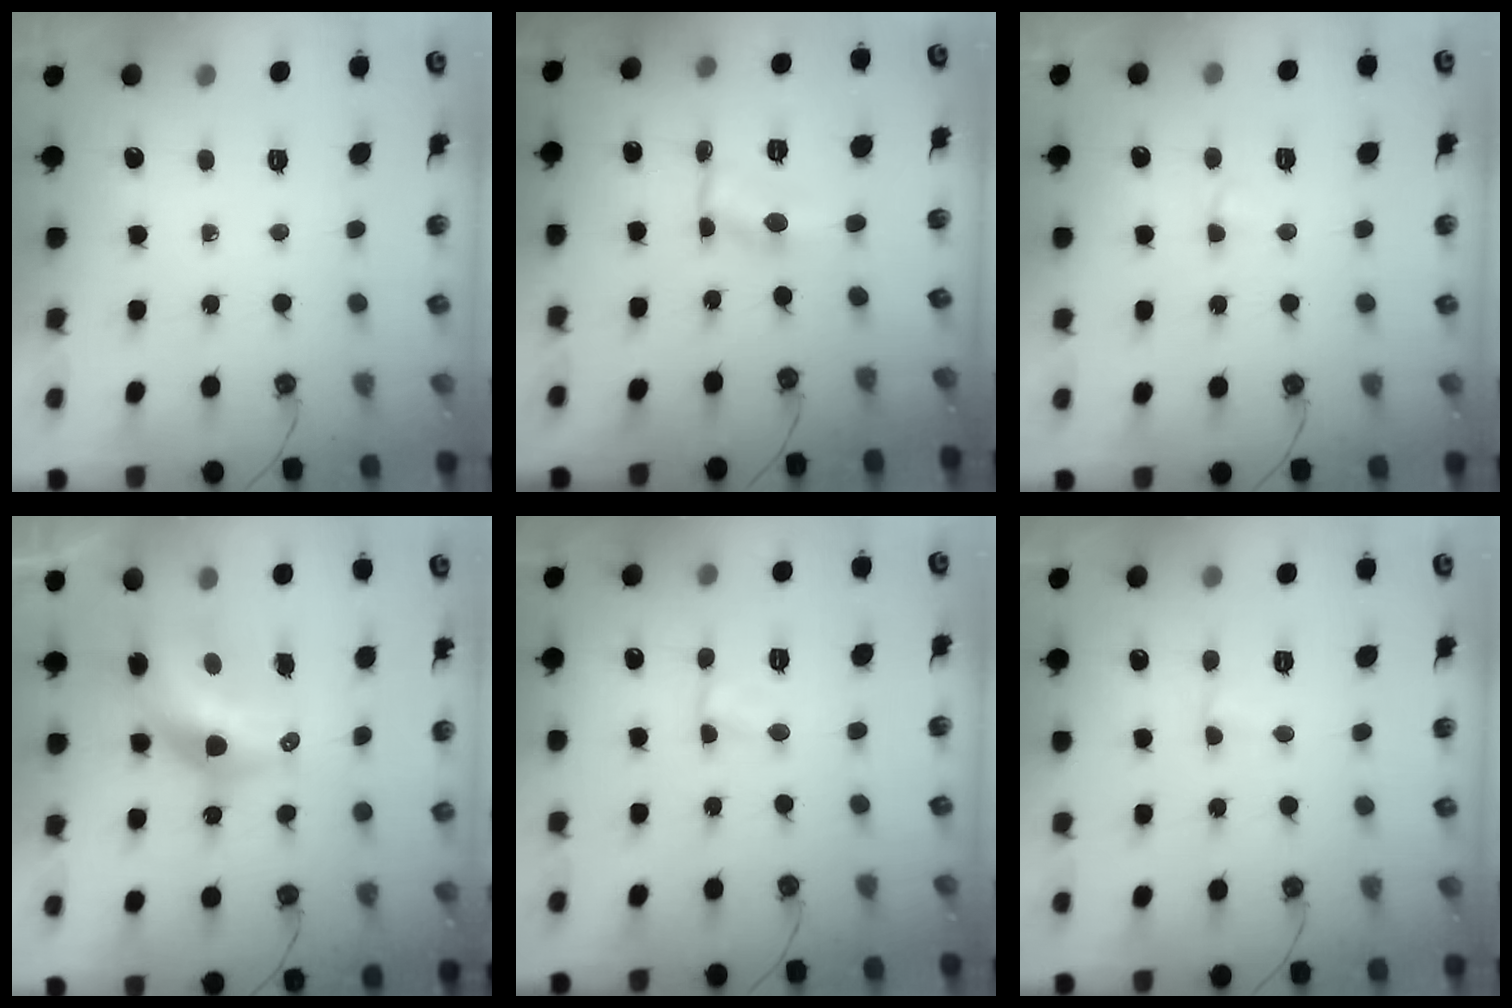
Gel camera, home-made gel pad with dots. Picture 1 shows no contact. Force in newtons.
{"total": 0.7, "press": 0.7, "slide": 0.1}
{"total": 3.8, "press": 3.8, "slide": 0.5}
{"total": 12.5, "press": 12.4, "slide": 0.9}
{"total": 1.5, "press": 1.5, "slide": 0.2}
{"total": 1.1, "press": 1.0, "slide": 0.3}